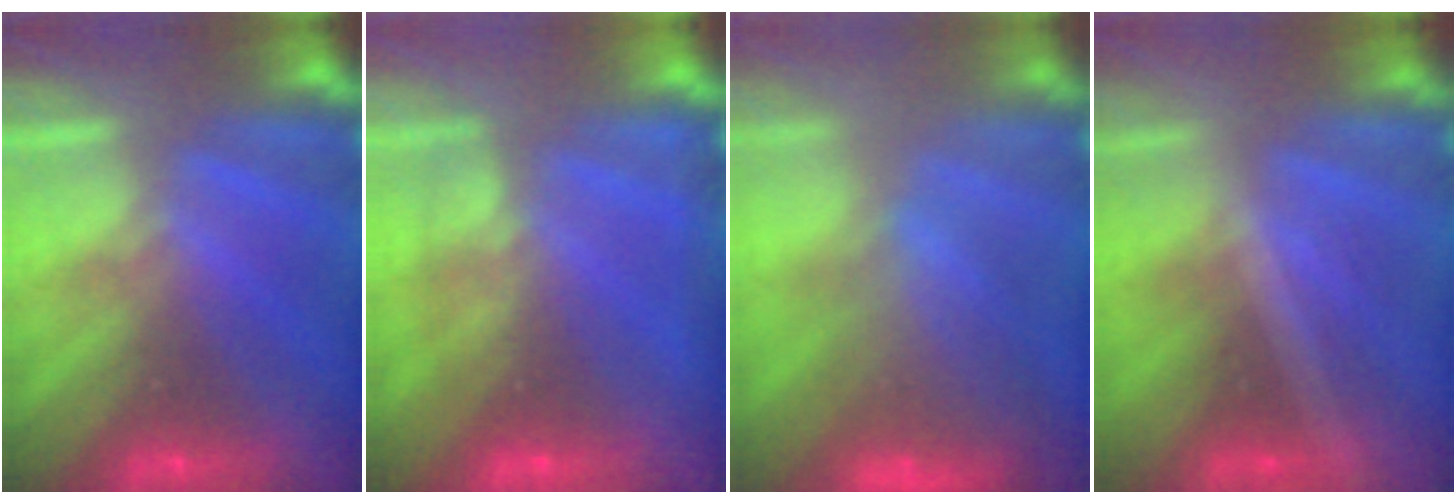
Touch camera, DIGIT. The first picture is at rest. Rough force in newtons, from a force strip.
{"total": 2.1}
{"total": 9.1}
{"total": 1.7}